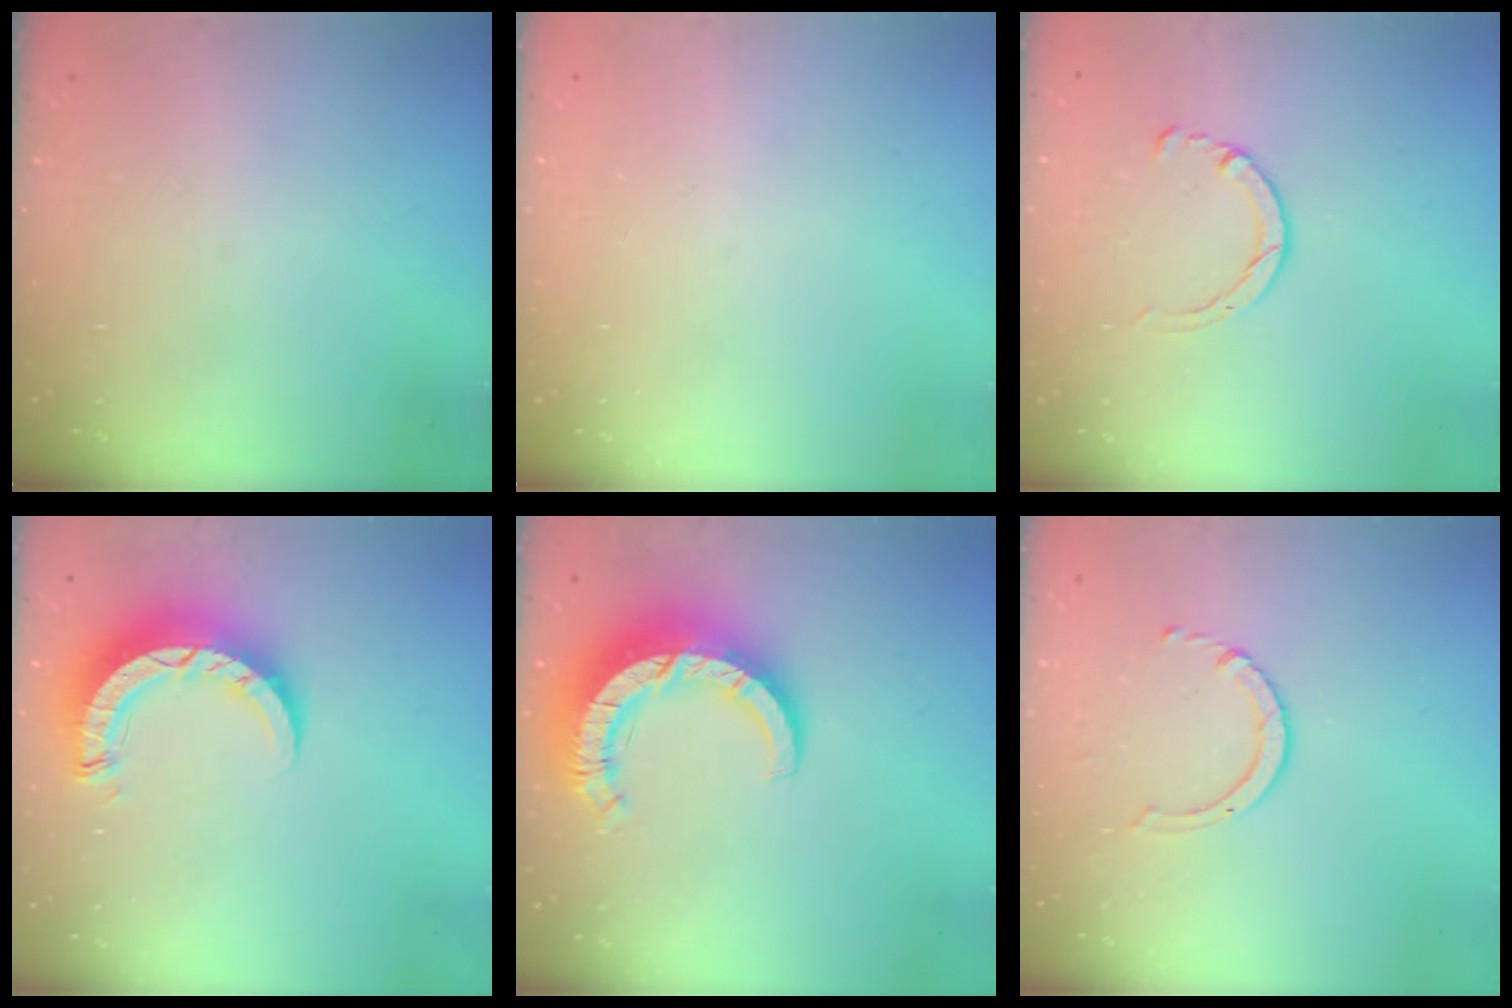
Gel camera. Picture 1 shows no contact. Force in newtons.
{"total": 0.0}
{"total": 2.9, "press": 2.8, "slide": 0.4}
{"total": 8.8, "press": 8.8, "slide": 0.8}
{"total": 11.6, "press": 11.5, "slide": 1.3}
{"total": 3.6, "press": 3.6, "slide": 0.5}